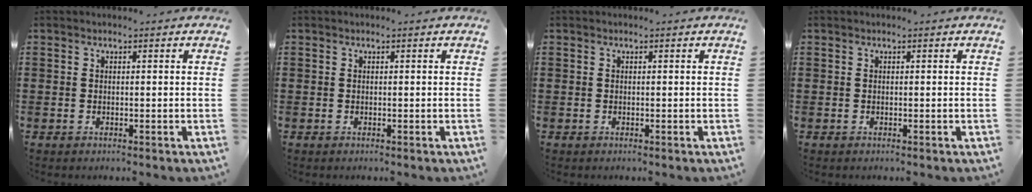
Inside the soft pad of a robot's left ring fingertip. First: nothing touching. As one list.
[{"total": 0.0}, {"total": 0.0}, {"total": 0.0}]